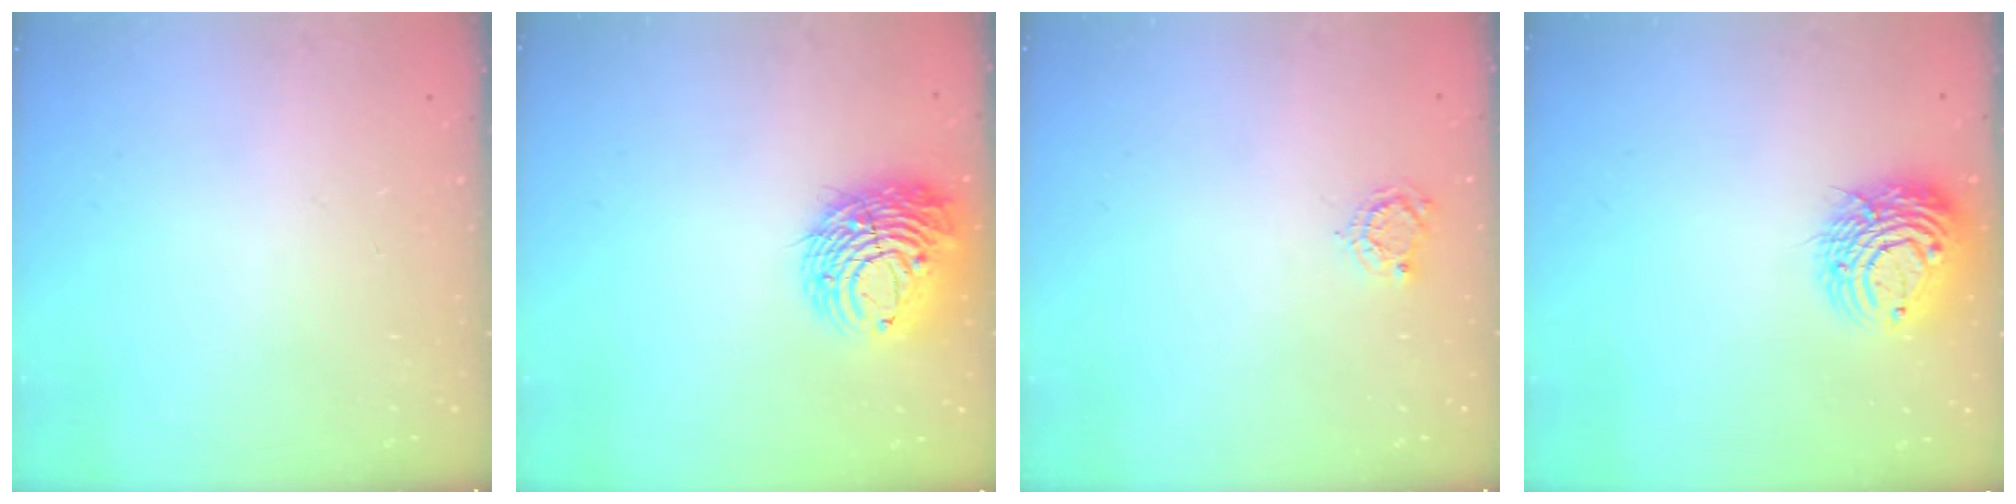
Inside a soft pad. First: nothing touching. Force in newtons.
{"total": 13.2, "press": 13.1, "slide": 1.5}
{"total": 4.6, "press": 4.5, "slide": 0.5}
{"total": 12.1, "press": 12.0, "slide": 1.4}